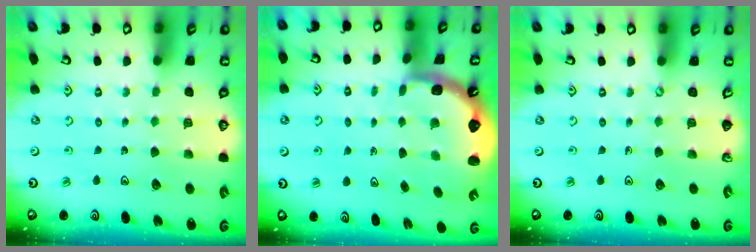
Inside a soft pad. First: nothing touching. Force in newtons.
{"total": 2.8, "press": 1.6, "slide": 2.2}
{"total": 0.0}